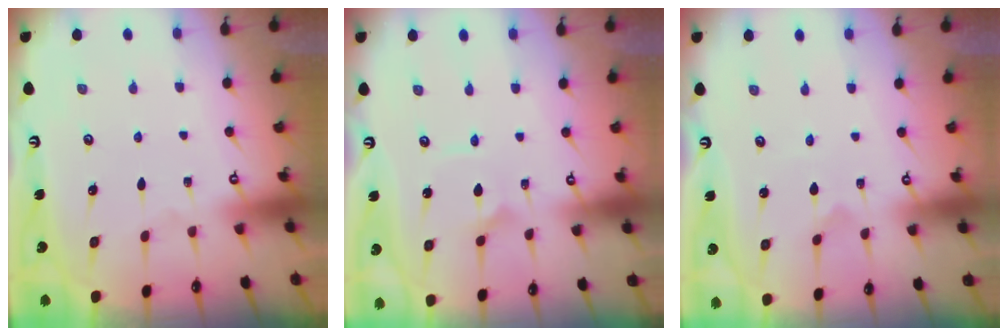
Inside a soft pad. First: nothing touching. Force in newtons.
{"total": 2.6, "press": 2.5, "slide": 0.3}
{"total": 0.0}